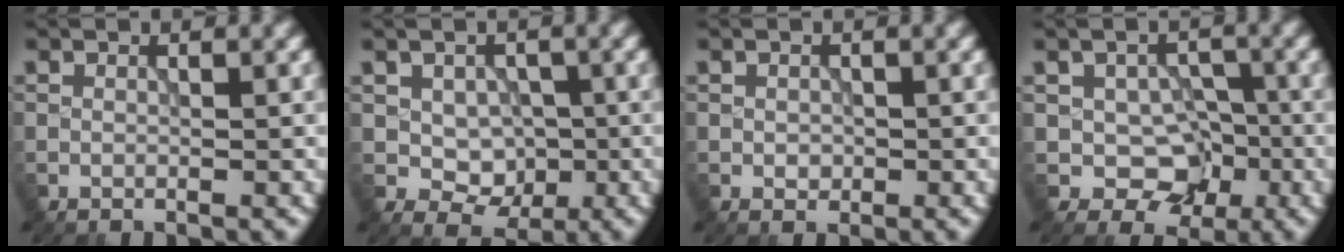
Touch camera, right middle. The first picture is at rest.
{"total": 3.6, "force": [0.0, 2.9, 2.2], "torque": [-0.034, -0.008, 0.003]}
{"total": 0.8, "force": [-0.1, 0.7, 0.5], "torque": [-0.008, -0.003, -0.003]}
{"total": 4.6, "force": [-1.1, 3.6, 2.7], "torque": [-0.035, -0.006, -0.020]}